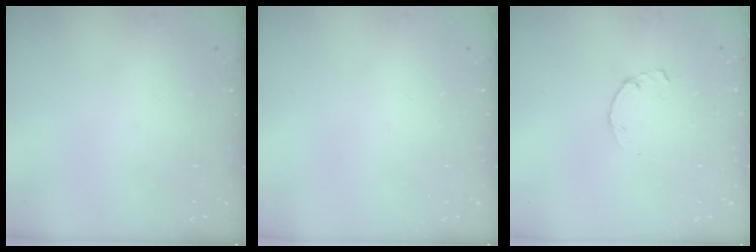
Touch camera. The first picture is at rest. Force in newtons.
{"total": 0.0}
{"total": 2.2, "press": 2.2, "slide": 0.2}